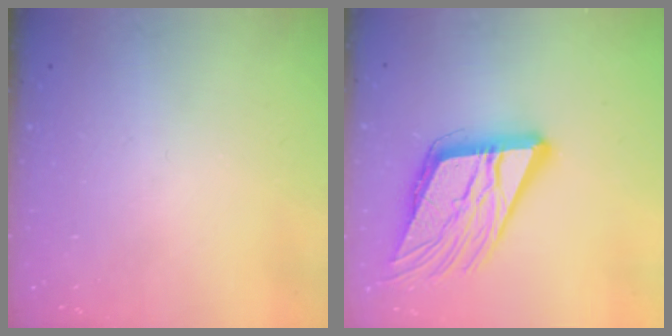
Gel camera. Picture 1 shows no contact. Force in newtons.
{"total": 18.7, "press": 18.4, "slide": 3.2}